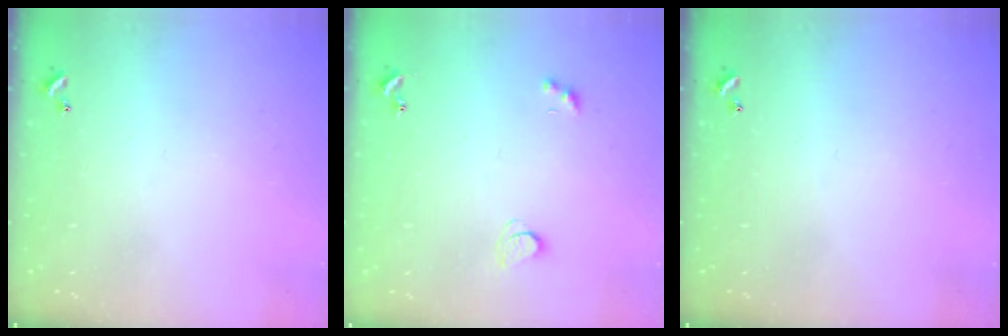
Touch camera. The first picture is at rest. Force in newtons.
{"total": 2.0, "press": 1.9, "slide": 0.5}
{"total": 0.0}